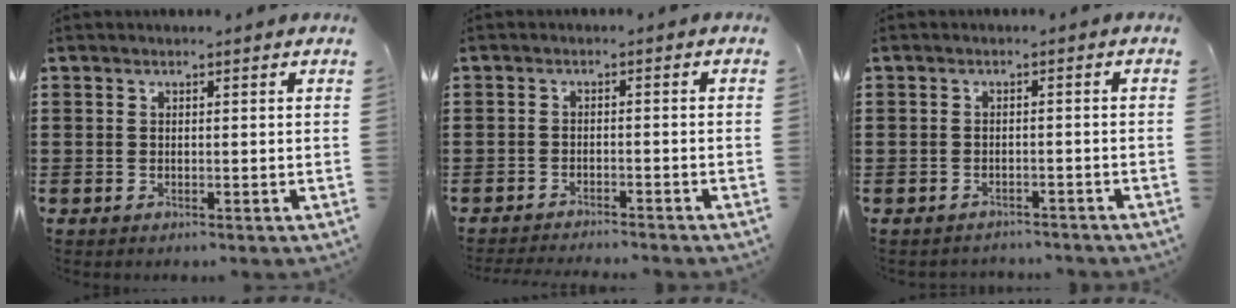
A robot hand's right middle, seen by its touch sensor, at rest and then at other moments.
{"total": 1.9, "force": [-1.9, -0.1, 0.2], "torque": [-0.007, 0.000, -0.039]}
{"total": 1.4, "force": [-1.3, 0.2, -0.1], "torque": [-0.003, 0.001, -0.030]}